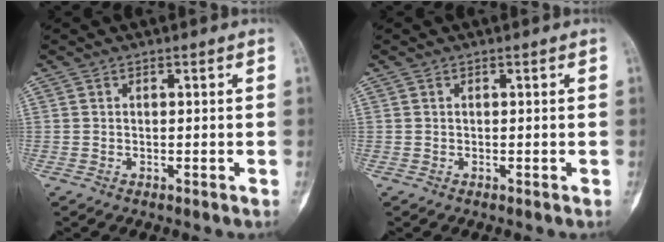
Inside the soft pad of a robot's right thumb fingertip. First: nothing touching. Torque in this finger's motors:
{"motor_torque": [-0.17, 0.17, 0.03, 0.13, 0.00]}